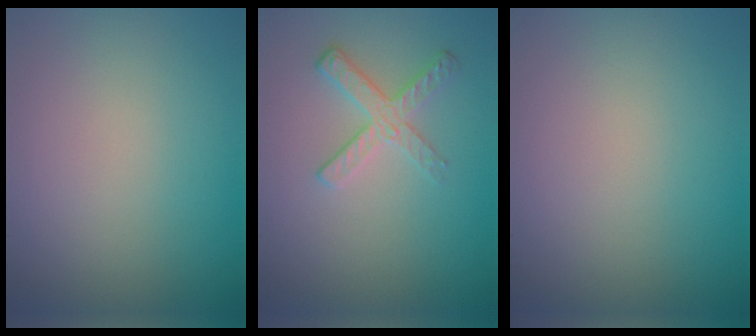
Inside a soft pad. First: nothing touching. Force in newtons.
{"total": 2.6, "press": 2.4, "slide": 1.2}
{"total": 0.0}